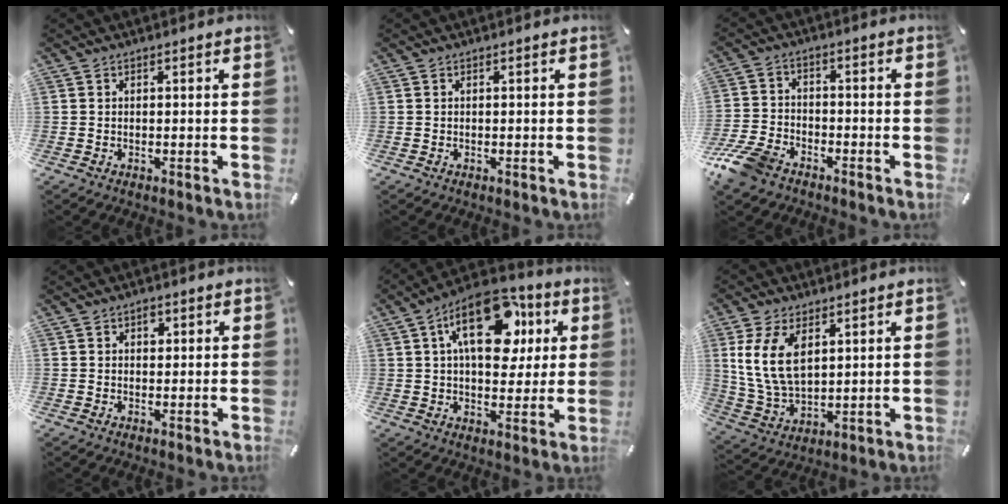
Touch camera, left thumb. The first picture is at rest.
{"total": 0.0}
{"total": 9.0, "force": [-6.5, 4.9, 4.0], "torque": [-0.092, 0.029, -0.126]}
{"total": 1.7, "force": [0.6, 1.4, 0.9], "torque": [-0.003, -0.001, 0.006]}
{"total": 19.4, "force": [6.9, 11.3, 14.2], "torque": [-0.212, -0.019, 0.116]}
{"total": 11.3, "force": [3.8, 7.2, 7.8], "torque": [-0.184, -0.007, 0.070]}